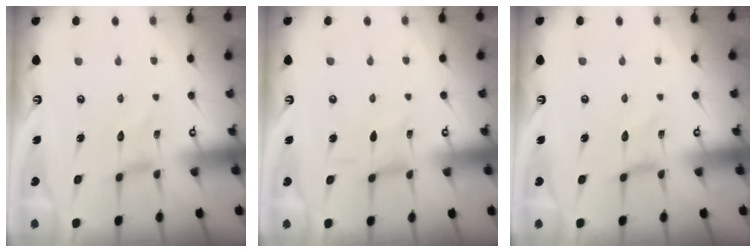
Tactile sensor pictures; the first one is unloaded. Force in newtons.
{"total": 0.5, "press": 0.5, "slide": 0.0}
{"total": 0.0}